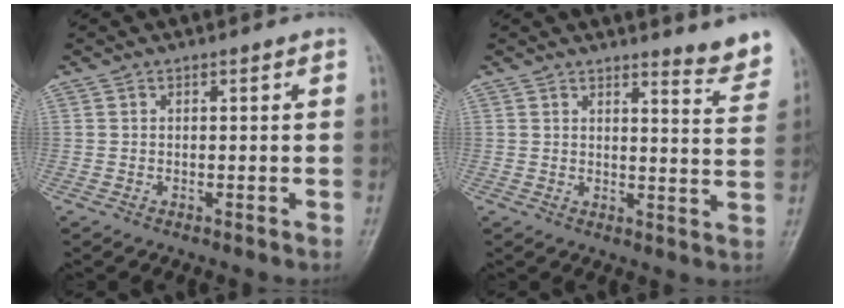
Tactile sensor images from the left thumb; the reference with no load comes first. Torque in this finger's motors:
{"motor_torque": [0.06, -0.02, -0.14, -0.27, 0.06]}